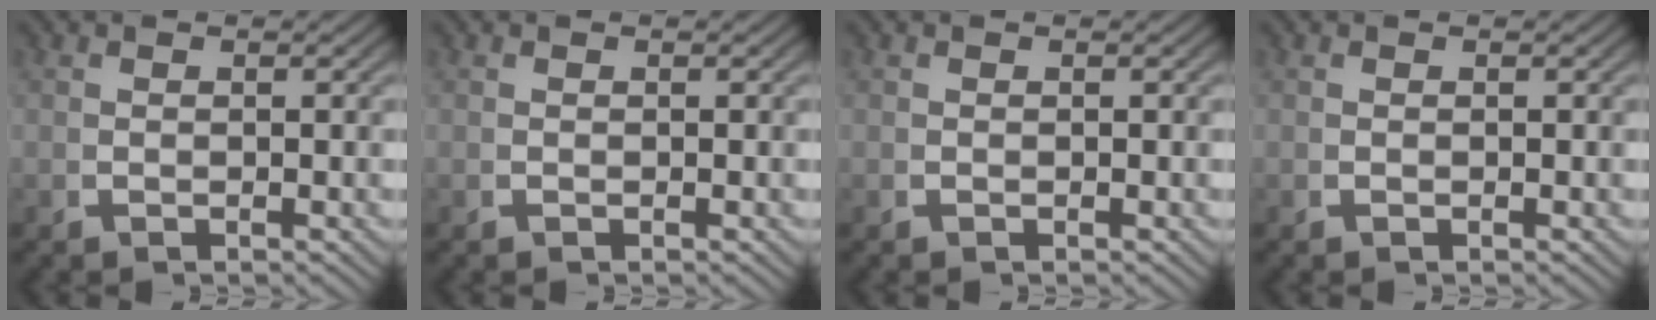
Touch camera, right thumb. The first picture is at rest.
{"total": 0.0}
{"total": 0.0}
{"total": 0.0}